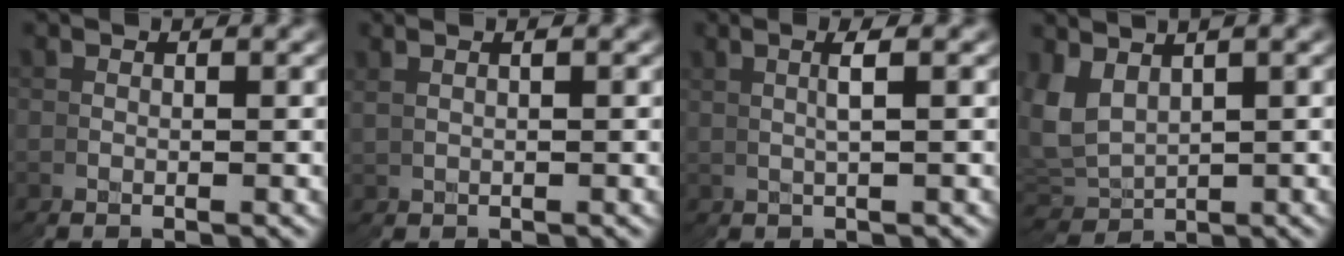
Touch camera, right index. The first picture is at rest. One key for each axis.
{"total": 1.0, "fx": 0.8, "fy": -0.4, "fz": 0.4, "tx": 0.000, "ty": 0.011, "tz": 0.015}
{"total": 2.0, "fx": 1.0, "fy": -1.4, "fz": 1.0, "tx": -0.014, "ty": 0.020, "tz": 0.018}
{"total": 5.9, "fx": -0.3, "fy": 5.3, "fz": 2.6, "tx": -0.085, "ty": -0.030, "tz": 0.015}